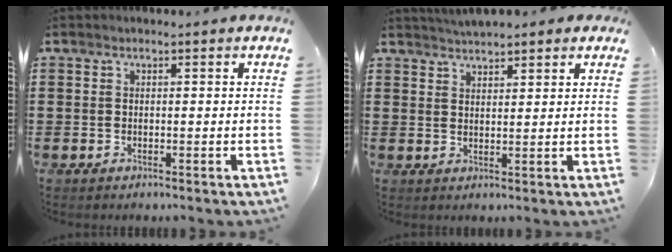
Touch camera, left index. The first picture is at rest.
{"total": 3.1, "force": [3.0, 0.5, 0.6], "torque": [-0.019, -0.002, 0.054]}